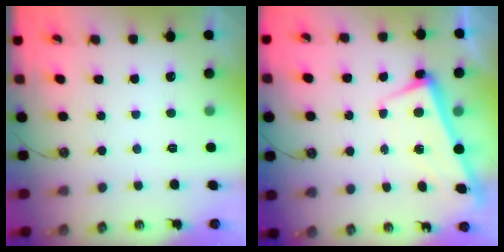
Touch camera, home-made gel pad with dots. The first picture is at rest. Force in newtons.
{"total": 2.5, "press": 2.4, "slide": 0.5}